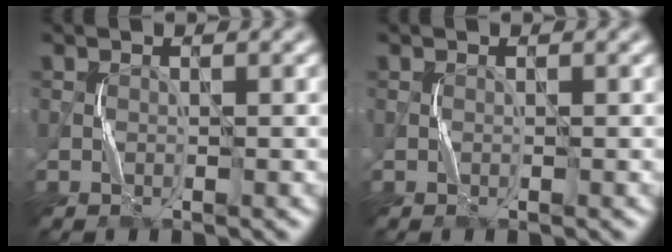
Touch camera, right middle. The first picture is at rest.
{"total": 0.0}